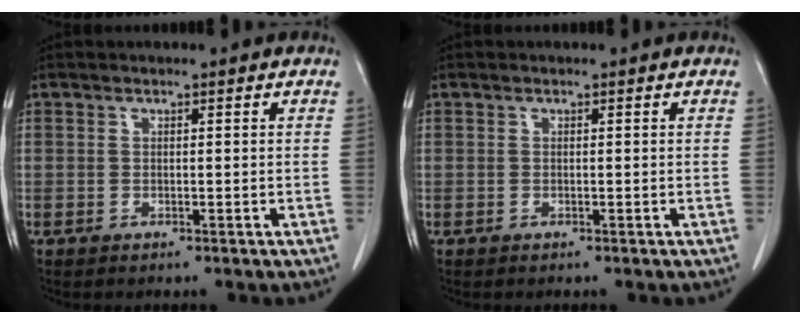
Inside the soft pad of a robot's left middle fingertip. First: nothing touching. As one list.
[{"total": 0.0}]